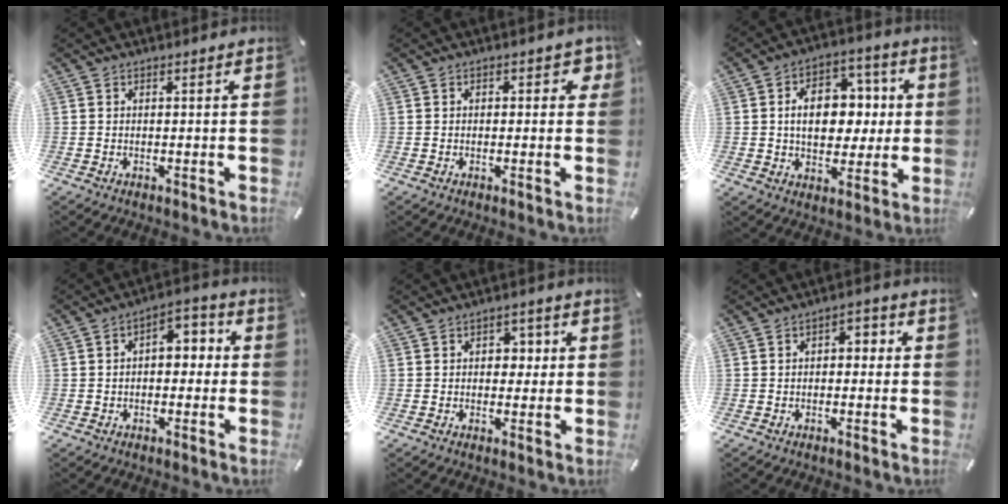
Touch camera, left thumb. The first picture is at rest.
{"total": 2.5, "force": [0.3, 1.8, 1.8], "torque": [-0.012, 0.000, -0.002]}
{"total": 12.9, "force": [0.7, 9.7, 8.5], "torque": [-0.128, 0.010, 0.016]}
{"total": 4.7, "force": [-0.8, 3.3, 3.2], "torque": [-0.045, 0.005, -0.023]}
{"total": 3.9, "force": [0.1, 3.1, 2.3], "torque": [-0.023, 0.001, -0.010]}
{"total": 3.0, "force": [-1.2, 1.9, 2.0], "torque": [-0.037, 0.015, -0.027]}